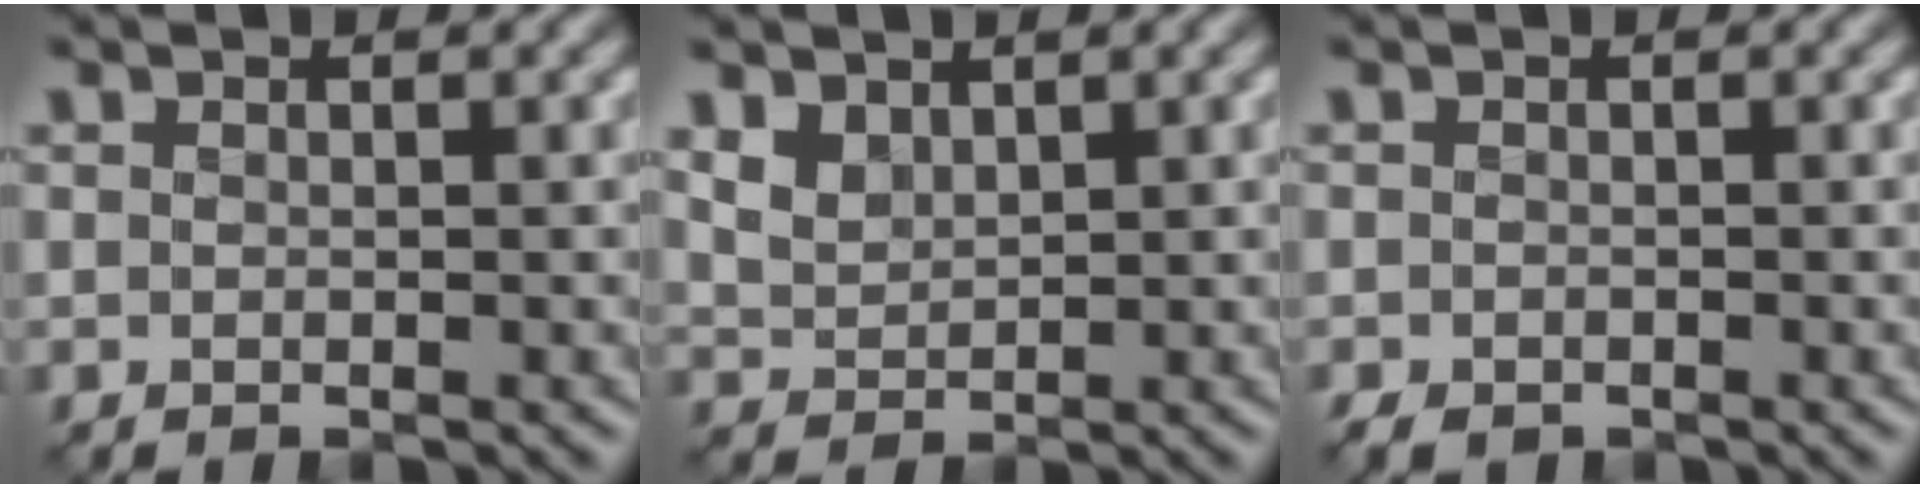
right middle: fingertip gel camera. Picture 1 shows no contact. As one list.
[{"total": 2.7, "force": [1.8, 1.6, 1.2], "torque": [-0.035, -0.005, 0.045]}, {"total": 1.1, "force": [-0.8, 0.6, 0.4], "torque": [-0.008, -0.005, -0.017]}]